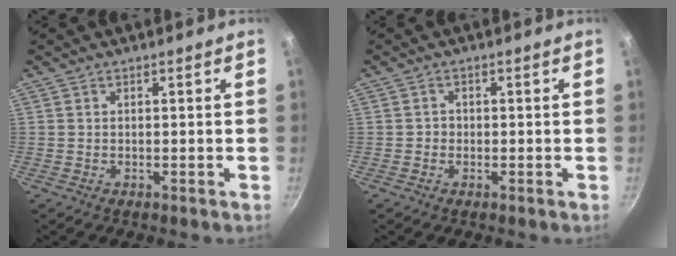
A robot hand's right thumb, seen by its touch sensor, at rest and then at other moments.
{"total": 1.1, "force": [-0.3, 1.0, 0.3], "torque": [-0.001, 0.001, -0.008]}